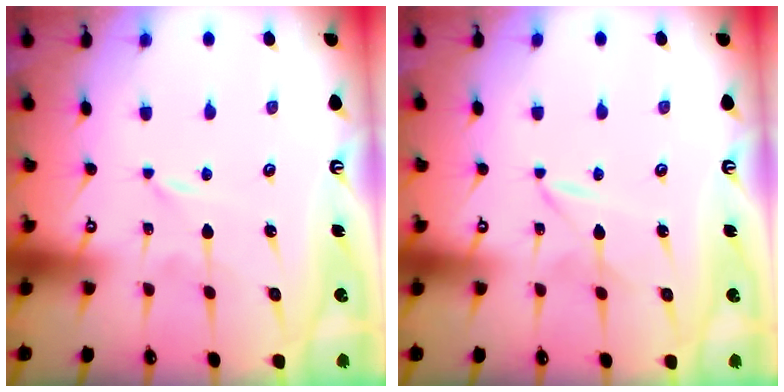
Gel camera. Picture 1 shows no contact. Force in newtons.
{"total": 2.0, "press": 2.0, "slide": 0.3}